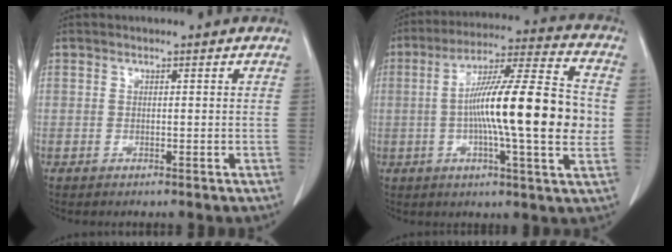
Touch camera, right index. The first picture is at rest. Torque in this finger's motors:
{"motor_torque": [2.14, 0.00, 1.05, 0.21]}